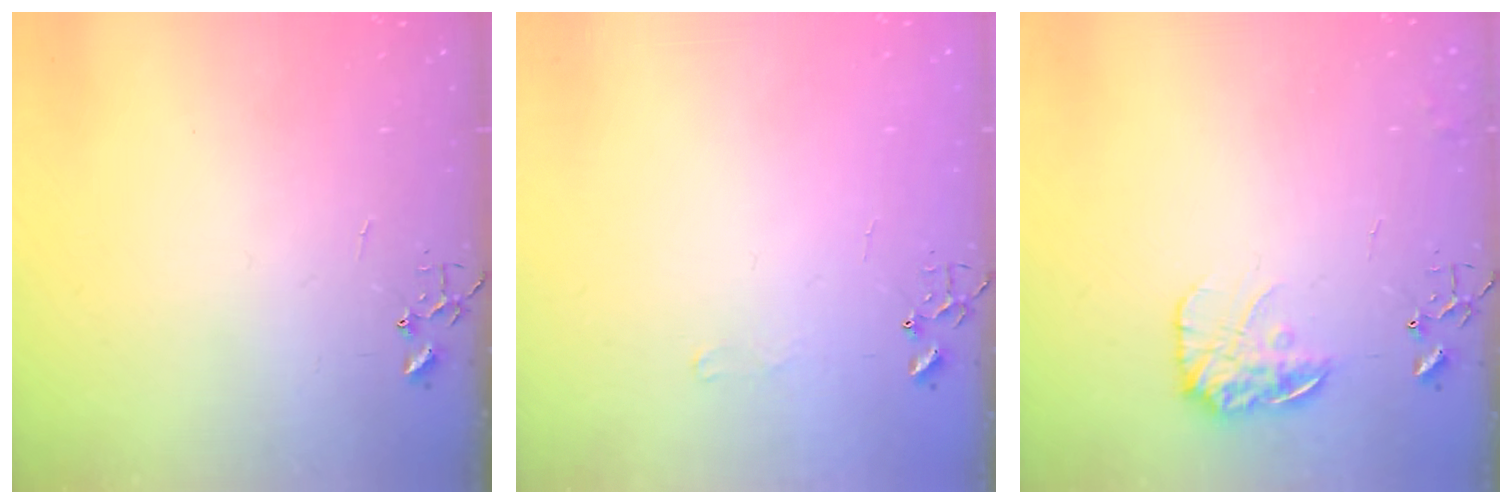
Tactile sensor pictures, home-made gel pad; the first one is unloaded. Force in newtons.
{"total": 6.4, "press": 6.4, "slide": 0.8}
{"total": 13.2, "press": 13.2, "slide": 0.6}